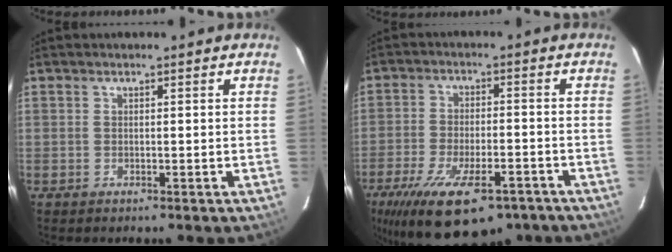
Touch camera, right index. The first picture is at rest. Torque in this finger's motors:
{"motor_torque": [1.34, -0.80, 0.91, 0.21]}